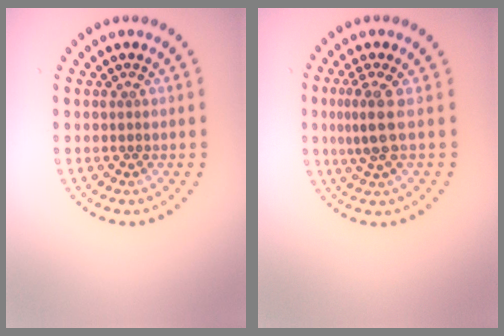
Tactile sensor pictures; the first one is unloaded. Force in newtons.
{"total": 2.5, "press": 1.9, "slide": 1.6}